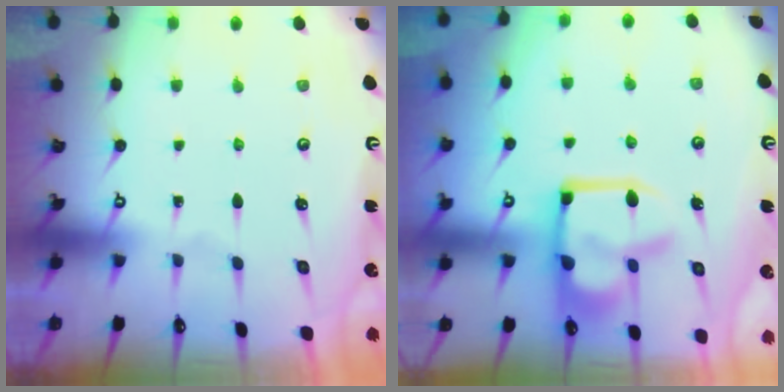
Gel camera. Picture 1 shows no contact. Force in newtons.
{"total": 9.4, "press": 9.4, "slide": 1.3}